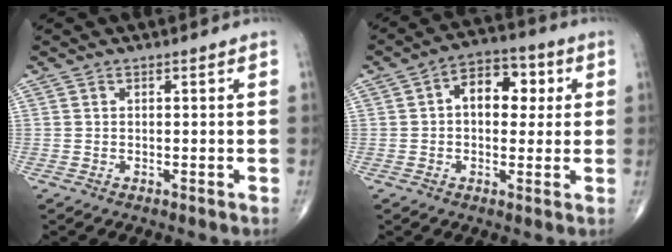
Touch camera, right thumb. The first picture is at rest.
{"total": 9.9, "force": [1.7, 6.5, 7.3], "torque": [-0.072, 0.020, 0.020]}